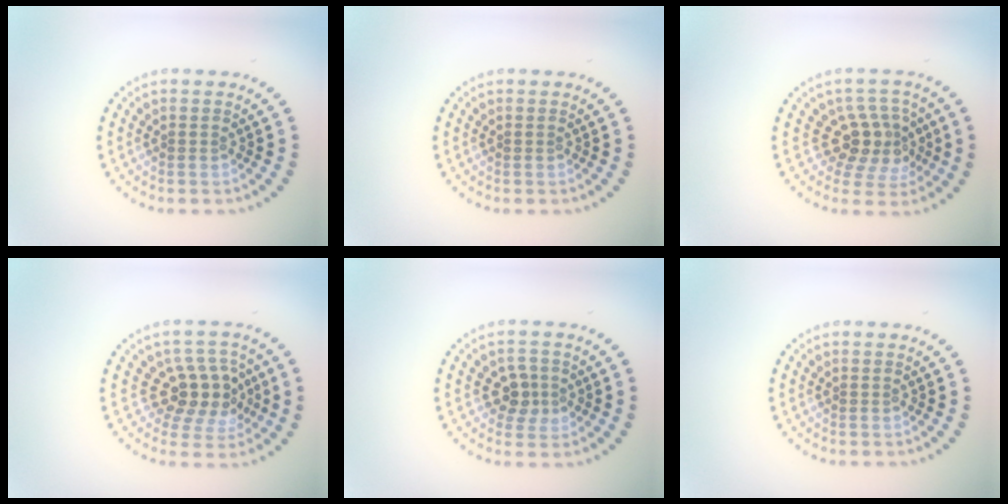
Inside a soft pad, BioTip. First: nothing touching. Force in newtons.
{"total": 0.0}
{"total": 3.9, "press": 3.3, "slide": 2.1}
{"total": 4.0, "press": 3.6, "slide": 1.9}
{"total": 2.4, "press": 2.3, "slide": 0.8}
{"total": 0.0}